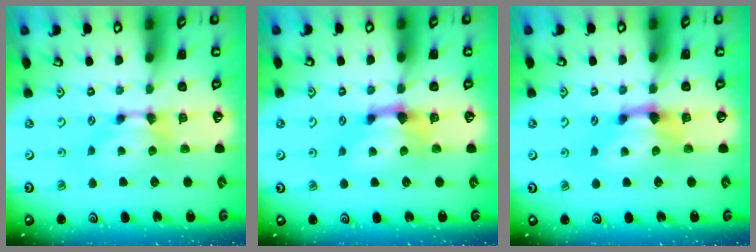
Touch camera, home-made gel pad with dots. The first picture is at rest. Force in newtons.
{"total": 1.7, "press": 1.1, "slide": 1.3}
{"total": 1.7, "press": 1.1, "slide": 1.3}